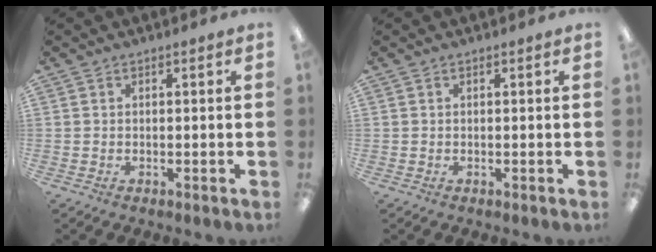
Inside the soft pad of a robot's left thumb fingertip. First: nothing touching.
{"total": 0.0}